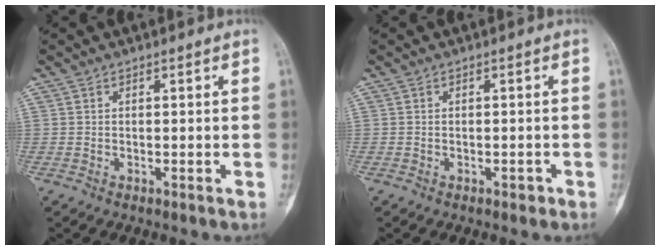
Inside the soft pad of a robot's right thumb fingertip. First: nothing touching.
{"total": 1.0, "force": [-0.6, 0.6, 0.6], "torque": [-0.006, 0.005, -0.008]}